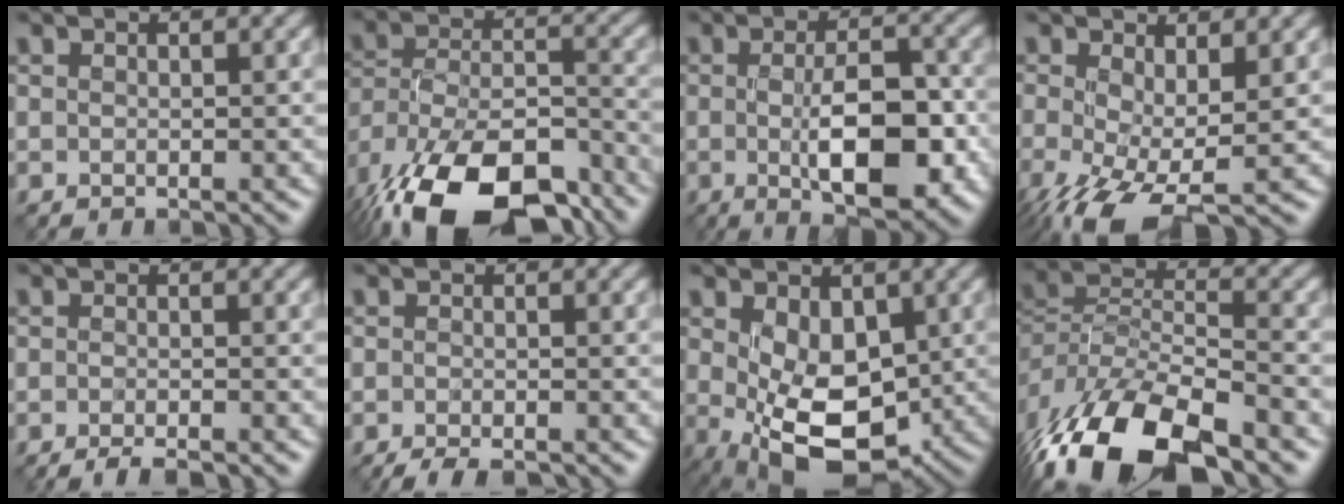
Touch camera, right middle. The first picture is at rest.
{"total": 17.9, "force": [-13.1, 8.0, 9.2], "torque": [-0.194, -0.046, -0.181]}
{"total": 7.8, "force": [-1.5, 2.8, 7.1], "torque": [-0.110, -0.008, -0.021]}
{"total": 6.8, "force": [-2.1, 3.0, 5.7], "torque": [-0.137, -0.023, -0.034]}
{"total": 2.2, "force": [-1.8, 0.1, 1.2], "torque": [-0.025, -0.004, -0.036]}
{"total": 2.9, "force": [-2.4, 0.5, 1.5], "torque": [-0.028, -0.006, -0.045]}
{"total": 7.9, "force": [-1.4, 4.7, 6.2], "torque": [-0.121, -0.022, -0.016]}
{"total": 13.4, "force": [-8.8, 5.5, 8.5], "torque": [-0.178, -0.009, -0.151]}